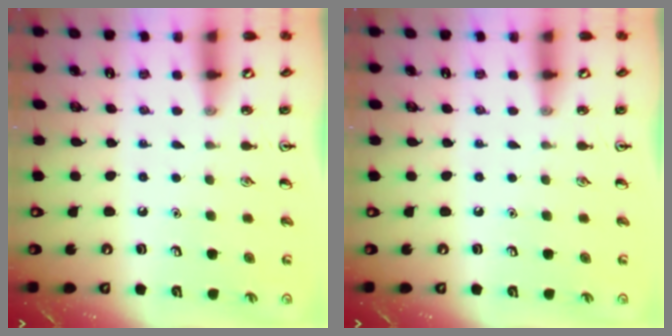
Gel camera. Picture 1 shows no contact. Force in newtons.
{"total": 0.0}